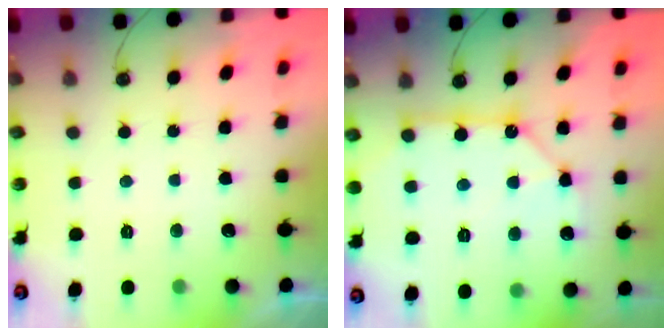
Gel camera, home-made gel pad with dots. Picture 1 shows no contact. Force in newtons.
{"total": 12.6, "press": 12.5, "slide": 1.2}